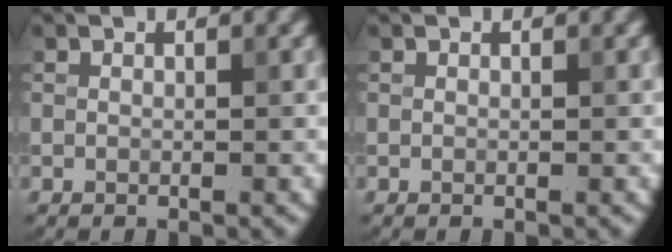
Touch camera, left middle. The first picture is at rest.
{"total": 0.0}